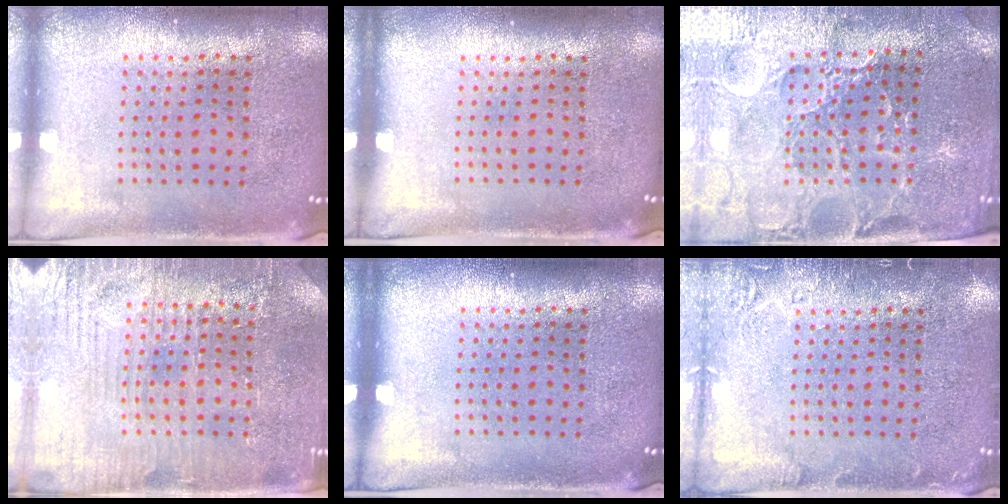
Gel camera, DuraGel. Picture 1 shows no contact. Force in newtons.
{"total": 0.0}
{"total": 3.4, "press": 3.3, "slide": 0.7}
{"total": 3.6, "press": 3.5, "slide": 0.6}
{"total": 0.0}
{"total": 2.2, "press": 2.2, "slide": 0.4}